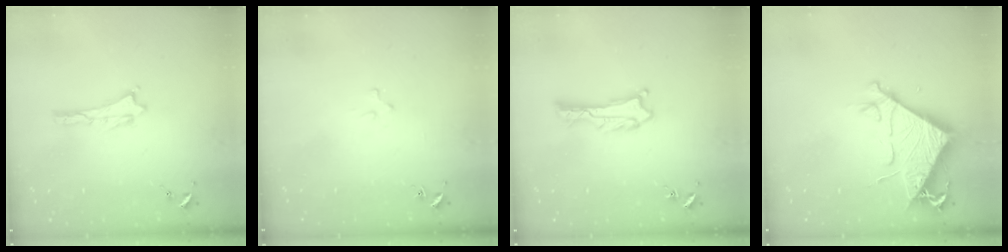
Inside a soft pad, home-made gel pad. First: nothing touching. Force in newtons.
{"total": 2.4, "press": 2.4, "slide": 0.2}
{"total": 1.1, "press": 1.1, "slide": 0.0}
{"total": 7.6, "press": 7.6, "slide": 0.4}